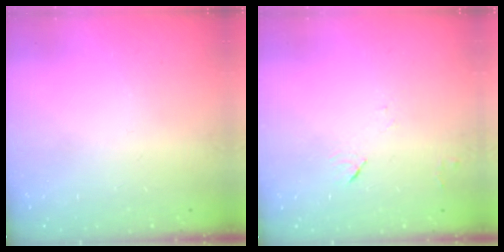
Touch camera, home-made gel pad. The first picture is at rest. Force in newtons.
{"total": 3.7, "press": 3.6, "slide": 0.5}